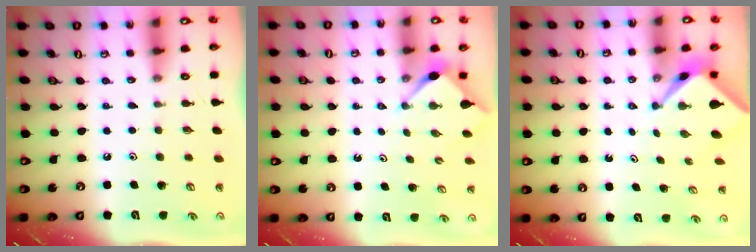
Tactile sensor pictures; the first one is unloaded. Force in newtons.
{"total": 2.8, "press": 2.7, "slide": 0.3}
{"total": 2.5, "press": 2.5, "slide": 0.2}